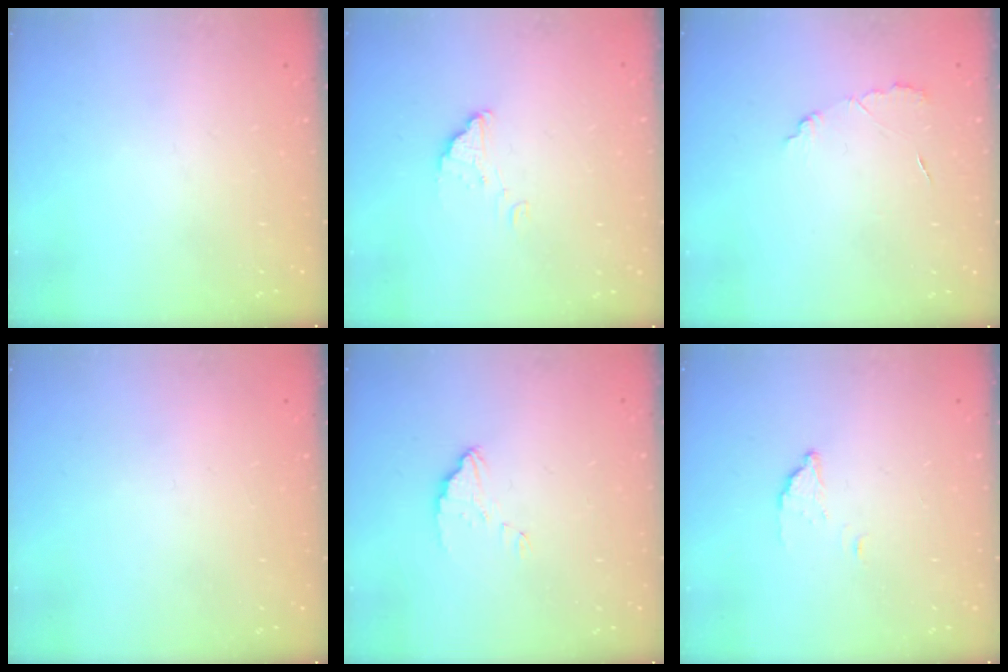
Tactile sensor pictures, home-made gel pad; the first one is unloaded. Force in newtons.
{"total": 2.2, "press": 2.2, "slide": 0.1}
{"total": 4.7, "press": 4.7, "slide": 0.4}
{"total": 2.1, "press": 2.1, "slide": 0.1}
{"total": 2.8, "press": 2.8, "slide": 0.1}
{"total": 2.2, "press": 2.2, "slide": 0.2}